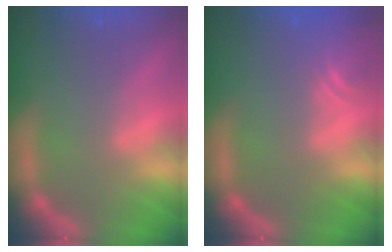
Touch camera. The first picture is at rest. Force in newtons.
{"total": 3.0}